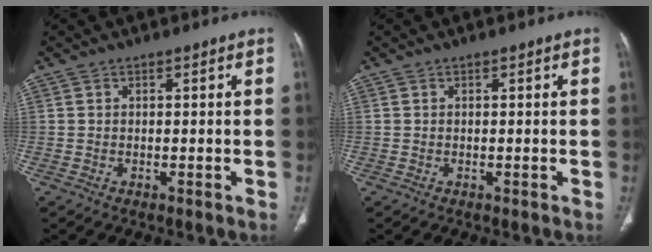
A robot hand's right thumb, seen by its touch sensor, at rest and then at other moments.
{"total": 0.0}